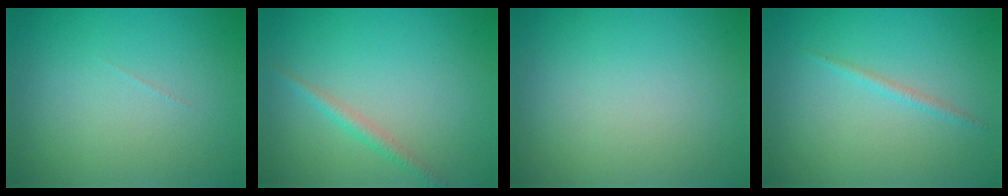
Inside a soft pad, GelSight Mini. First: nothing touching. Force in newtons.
{"total": 1.4, "press": 1.4, "slide": 0.0}
{"total": 0.0}
{"total": 0.9, "press": 0.9, "slide": 0.1}